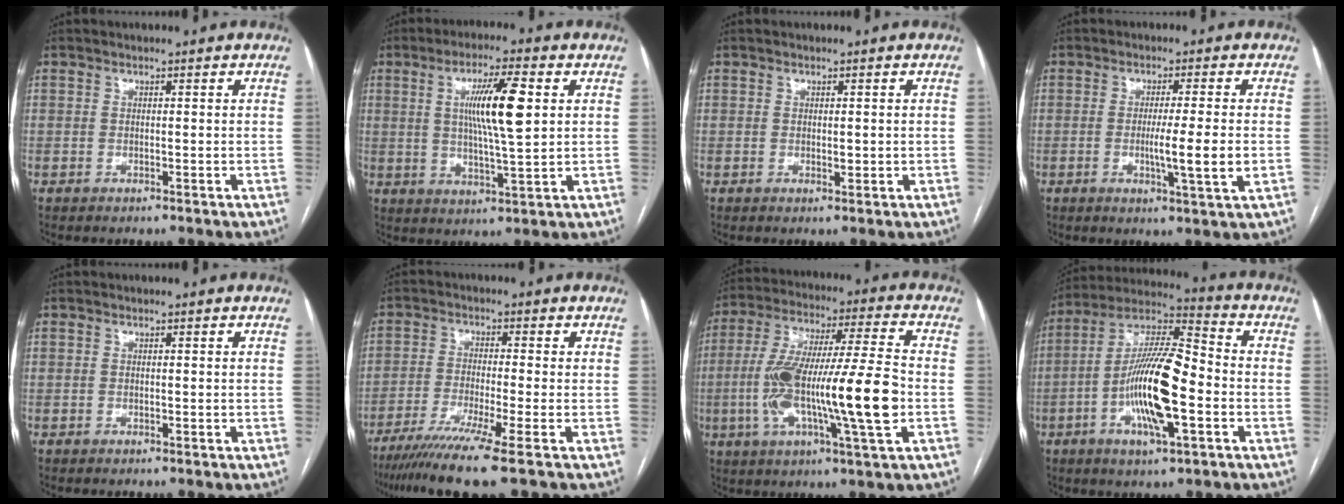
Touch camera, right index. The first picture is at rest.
{"total": 10.4, "force": [2.4, 0.7, 10.1], "torque": [-0.179, 0.000, 0.042]}
{"total": 1.3, "force": [0.1, 0.5, 1.1], "torque": [-0.018, -0.005, 0.004]}
{"total": 6.8, "force": [-1.0, -0.6, 6.7], "torque": [-0.111, -0.016, -0.018]}
{"total": 0.0}
{"total": 10.3, "force": [-7.1, -1.6, 7.3], "torque": [-0.122, -0.029, -0.119]}
{"total": 19.8, "force": [-3.6, 1.4, 19.4], "torque": [-0.356, 0.001, -0.062]}
{"total": 16.3, "force": [-3.9, 3.3, 15.4], "torque": [-0.296, 0.006, -0.070]}